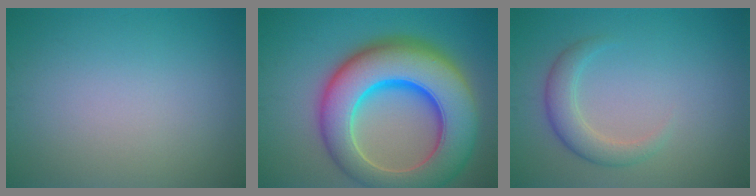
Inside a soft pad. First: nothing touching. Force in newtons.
{"total": 13.9, "press": 13.8, "slide": 0.5}
{"total": 2.7, "press": 2.7, "slide": 0.2}